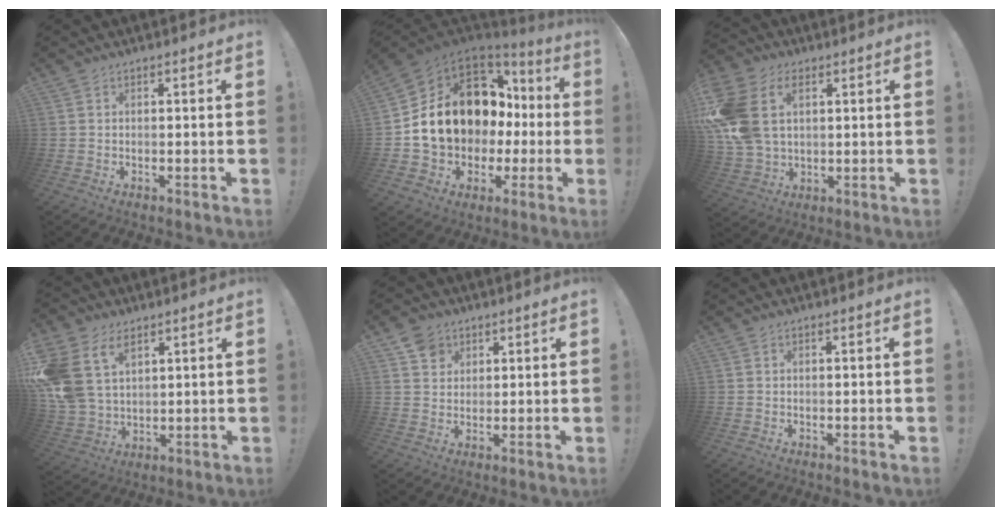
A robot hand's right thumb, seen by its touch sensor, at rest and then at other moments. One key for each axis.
{"total": 18.4, "fx": 3.8, "fy": 13.9, "fz": 11.5, "tx": -0.178, "ty": -0.019, "tz": 0.107}
{"total": 16.4, "fx": 4.8, "fy": 11.4, "fz": 10.7, "tx": -0.219, "ty": -0.013, "tz": 0.091}
{"total": 14.4, "fx": 7.0, "fy": 9.8, "fz": 7.9, "tx": -0.173, "ty": -0.037, "tz": 0.137}
{"total": 5.8, "fx": 3.4, "fy": 4.6, "fz": 1.0, "tx": 0.000, "ty": -0.022, "tz": 0.062}
{"total": 0.0}